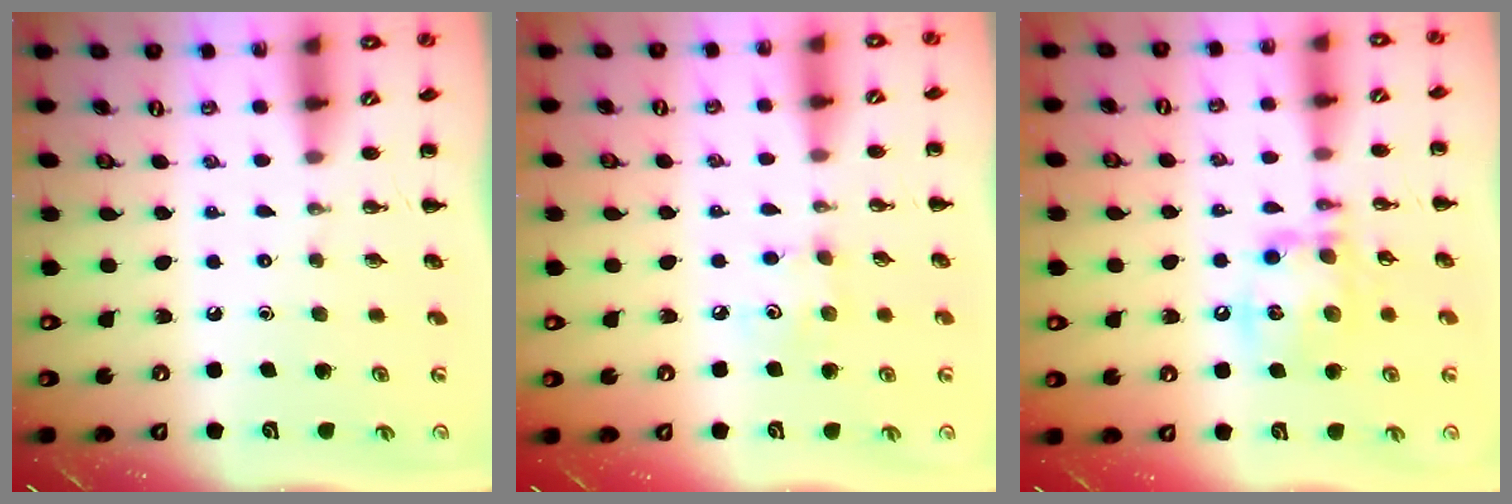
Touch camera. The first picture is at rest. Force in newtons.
{"total": 4.4, "press": 4.2, "slide": 1.1}
{"total": 14.6, "press": 14.4, "slide": 2.4}